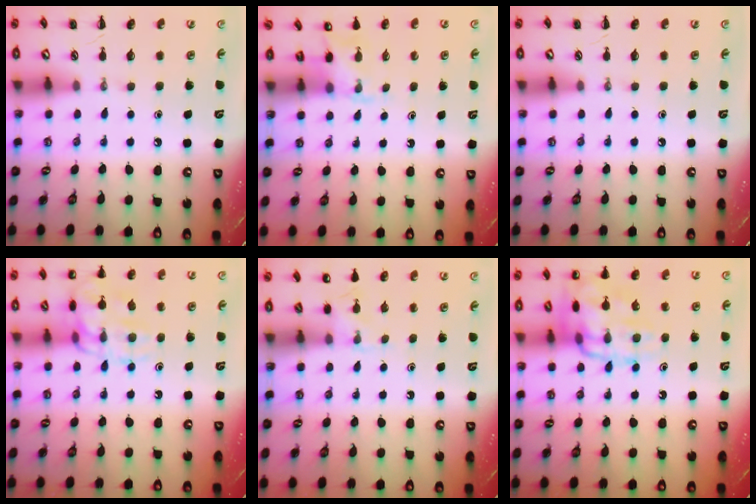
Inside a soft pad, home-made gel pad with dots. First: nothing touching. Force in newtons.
{"total": 2.5, "press": 2.4, "slide": 0.9}
{"total": 0.0}
{"total": 14.1, "press": 14.1, "slide": 1.1}
{"total": 4.0, "press": 3.7, "slide": 1.3}
{"total": 16.0, "press": 16.0, "slide": 1.1}